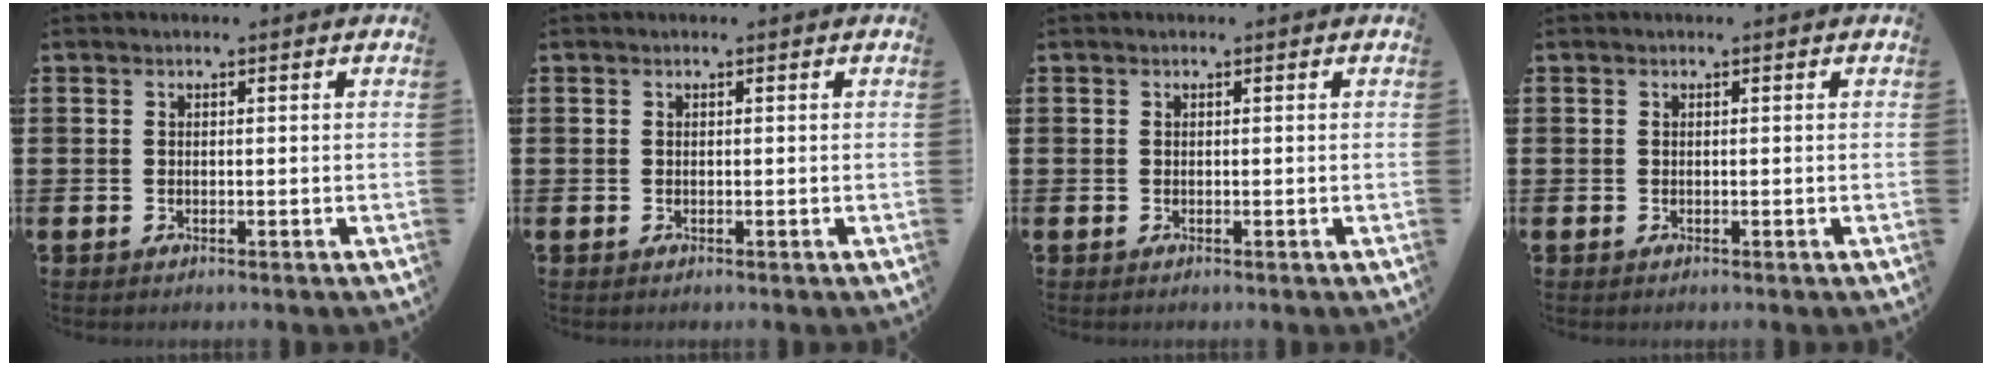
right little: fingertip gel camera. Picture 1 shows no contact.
{"total": 0.0}
{"total": 0.0}
{"total": 0.0}